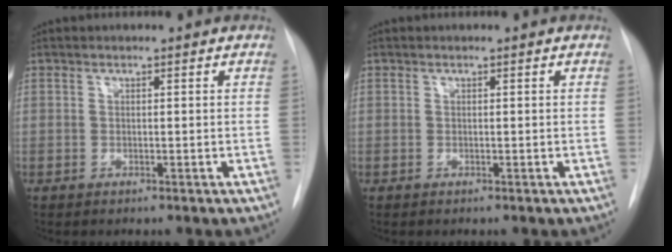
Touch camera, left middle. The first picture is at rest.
{"total": 0.0}